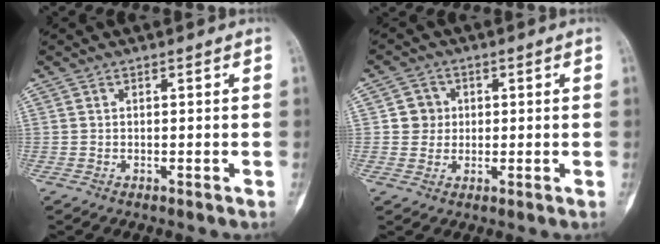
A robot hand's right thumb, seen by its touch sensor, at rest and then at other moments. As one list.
[{"total": 3.8, "force": [0.5, 3.8, 0.6], "torque": [0.019, 0.006, 0.003]}]